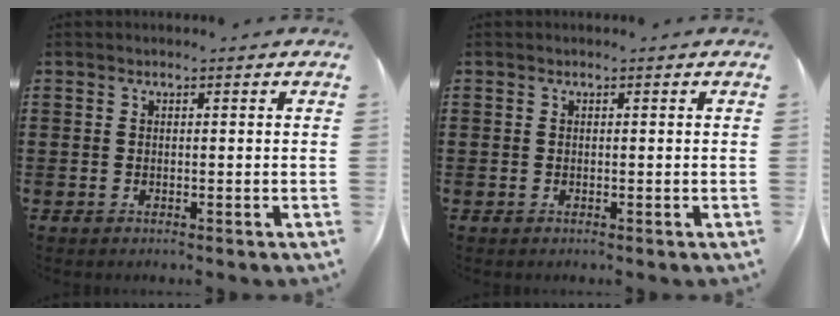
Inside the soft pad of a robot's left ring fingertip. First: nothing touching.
{"total": 0.0}